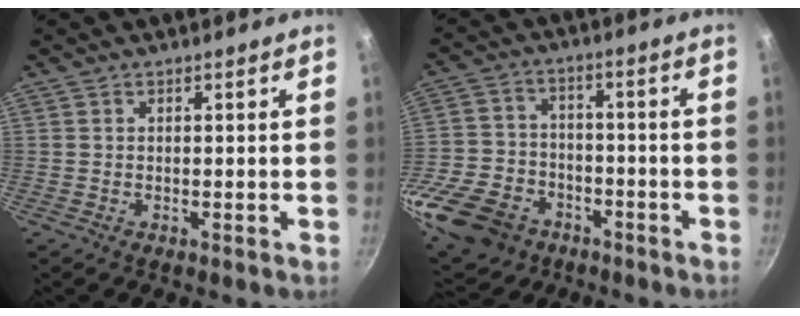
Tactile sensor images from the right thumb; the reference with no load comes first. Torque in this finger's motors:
{"motor_torque": [1.70, 1.06, 0.90, -0.58, 0.14]}